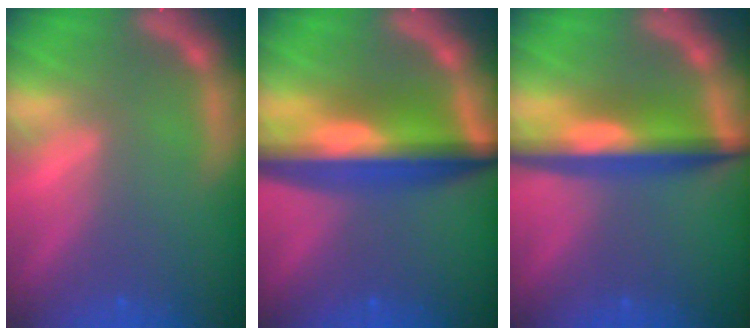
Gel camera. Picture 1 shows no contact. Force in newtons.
{"total": 10.0}
{"total": 7.1}